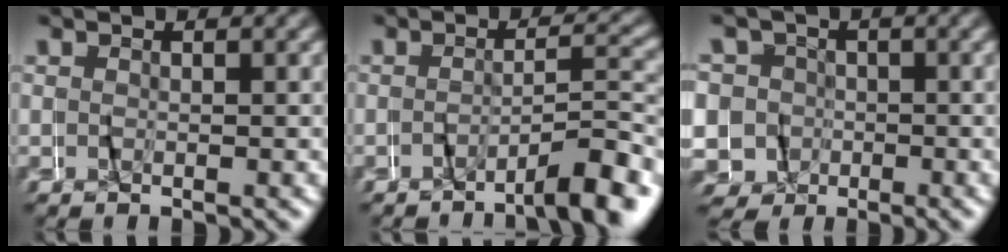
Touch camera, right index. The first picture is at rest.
{"total": 4.9, "force": [-4.0, -0.1, 2.8], "torque": [-0.037, 0.005, -0.069]}
{"total": 10.3, "force": [-1.8, 9.9, 2.3], "torque": [-0.082, -0.043, -0.030]}